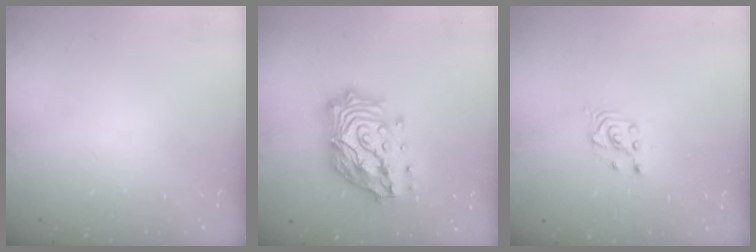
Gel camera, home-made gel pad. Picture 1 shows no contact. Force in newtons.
{"total": 22.0, "press": 21.7, "slide": 3.4}
{"total": 2.6, "press": 2.6, "slide": 0.1}